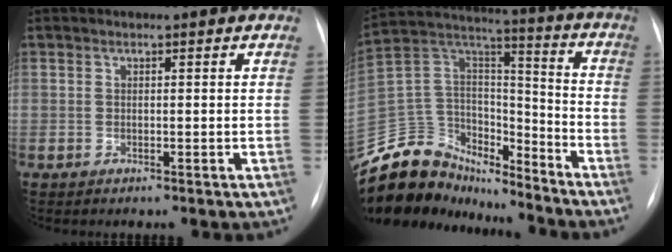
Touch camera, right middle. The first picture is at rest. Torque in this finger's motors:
{"motor_torque": [0.62, -0.77, 0.20, 0.02]}